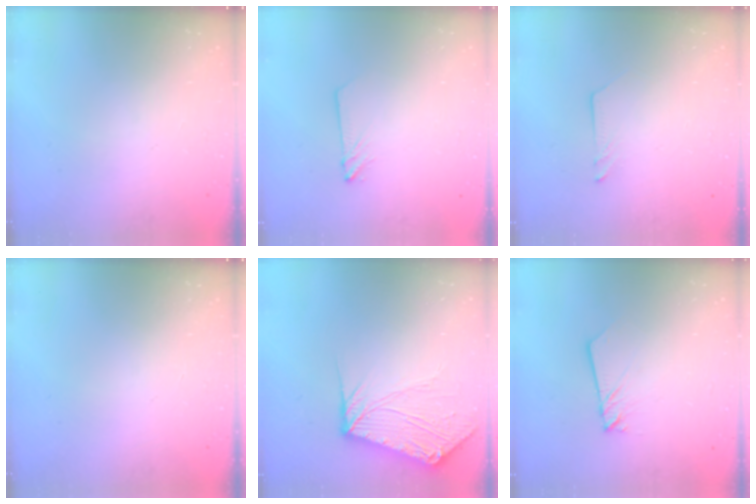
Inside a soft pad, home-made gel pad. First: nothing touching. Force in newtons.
{"total": 2.8, "press": 2.8, "slide": 0.3}
{"total": 1.2, "press": 1.2, "slide": 0.1}
{"total": 0.0}
{"total": 11.2, "press": 11.1, "slide": 1.4}
{"total": 1.9, "press": 1.9, "slide": 0.2}